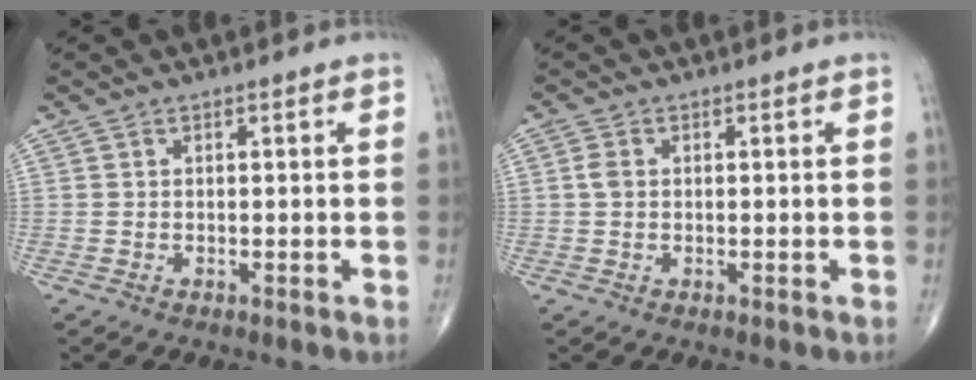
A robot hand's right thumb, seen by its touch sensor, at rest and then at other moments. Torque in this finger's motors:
{"motor_torque": [-0.01, 0.01, -0.09, -0.09, 0.02]}